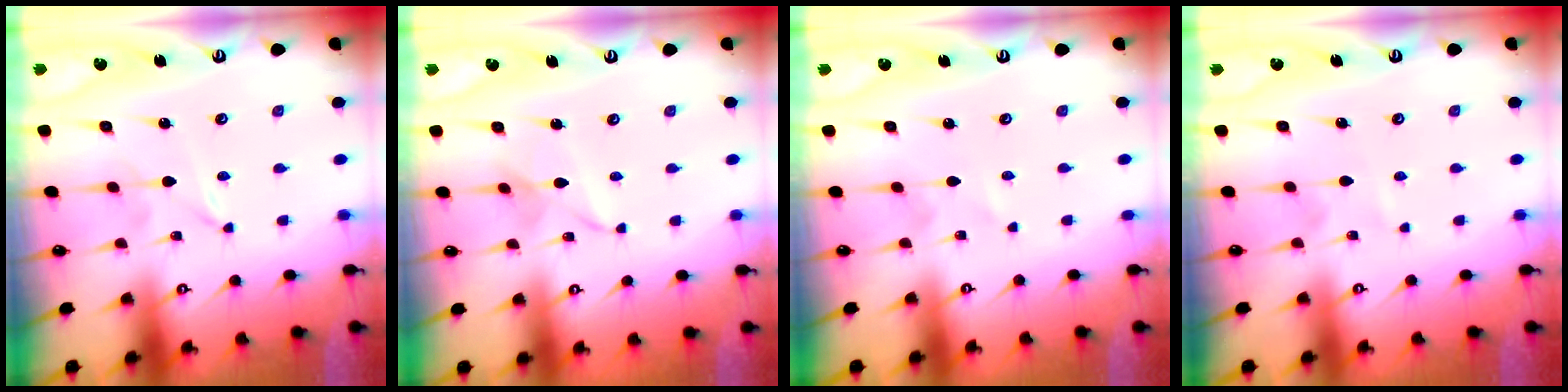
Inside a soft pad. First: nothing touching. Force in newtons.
{"total": 2.6, "press": 2.6, "slide": 0.3}
{"total": 0.0}
{"total": 2.1, "press": 2.1, "slide": 0.2}